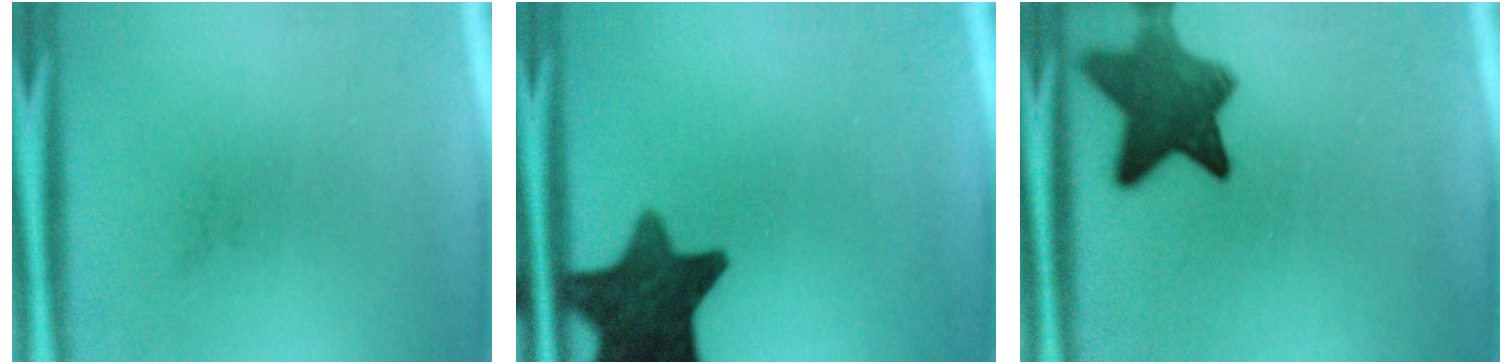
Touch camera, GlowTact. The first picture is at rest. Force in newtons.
{"total": 12.7}
{"total": 9.3}